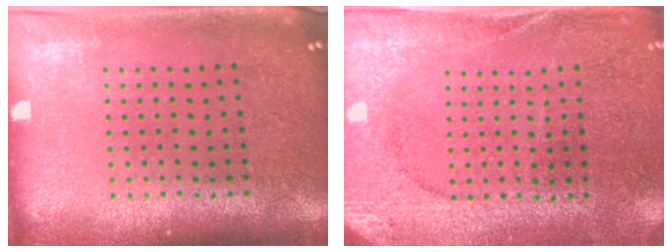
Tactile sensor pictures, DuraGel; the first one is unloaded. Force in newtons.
{"total": 2.7, "press": 2.6, "slide": 0.4}